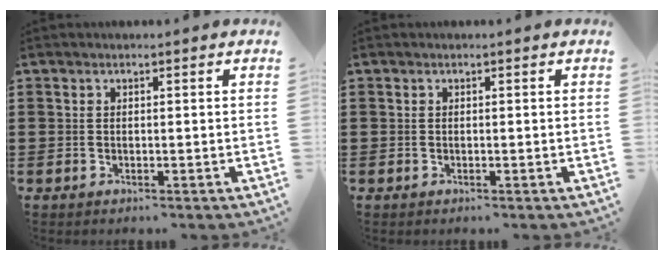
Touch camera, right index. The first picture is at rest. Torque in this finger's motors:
{"motor_torque": [0.12, 0.01, 0.00, 0.00]}